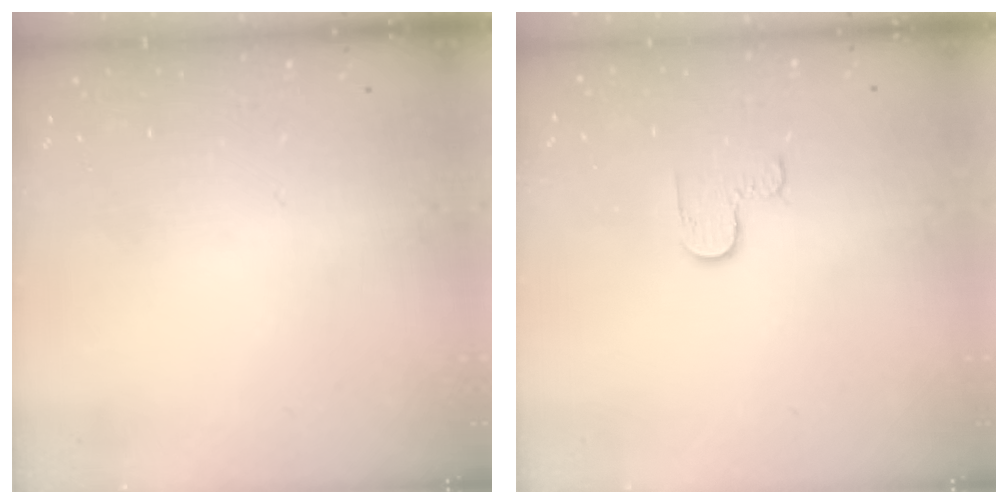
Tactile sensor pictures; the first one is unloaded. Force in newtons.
{"total": 3.0, "press": 3.0, "slide": 0.4}